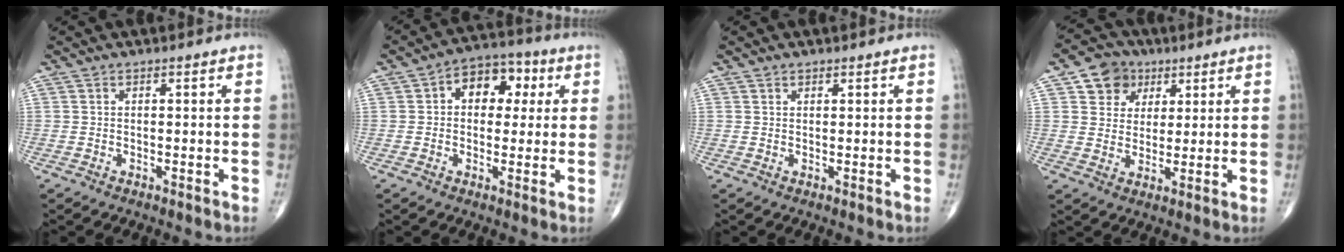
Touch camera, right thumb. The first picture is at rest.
{"total": 9.8, "force": [2.4, 6.8, 6.7], "torque": [-0.053, 0.019, 0.026]}
{"total": 0.8, "force": [0.6, 0.5, 0.1], "torque": [0.005, -0.004, 0.007]}
{"total": 7.9, "force": [3.6, 6.5, 2.6], "torque": [-0.008, -0.008, 0.056]}